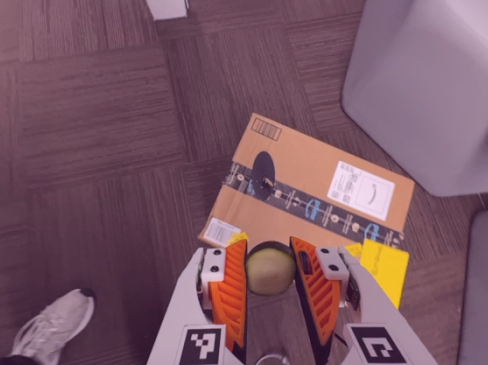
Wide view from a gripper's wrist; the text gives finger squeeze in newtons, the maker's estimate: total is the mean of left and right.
{"total": 11.1, "left": 12.2, "right": 10.1}